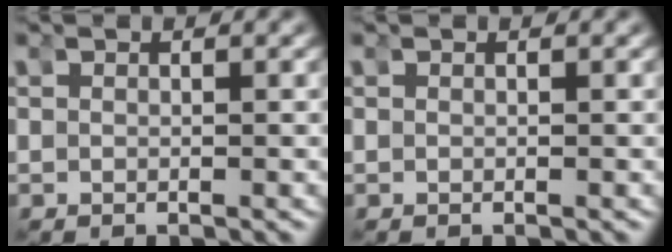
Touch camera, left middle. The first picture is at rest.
{"total": 0.0}